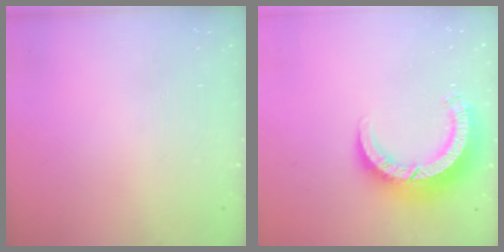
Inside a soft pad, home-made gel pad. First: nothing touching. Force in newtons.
{"total": 9.3, "press": 9.2, "slide": 1.1}